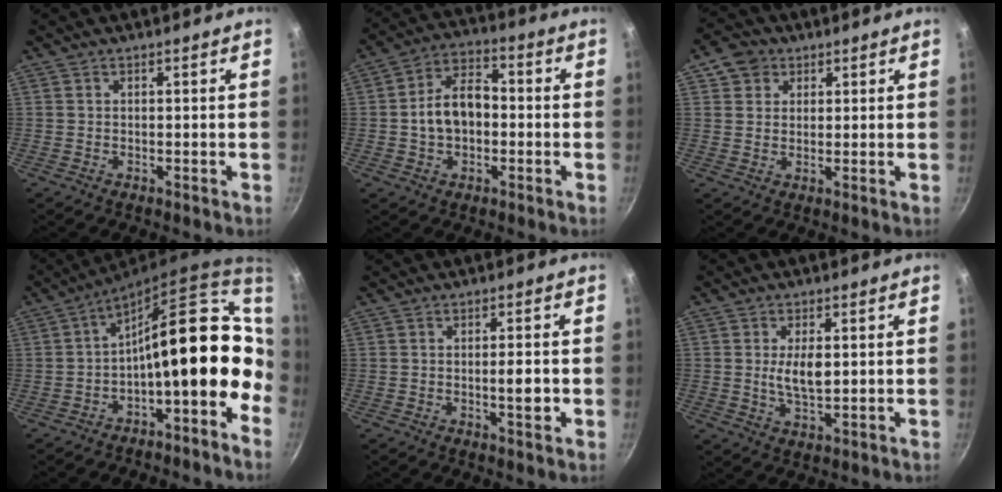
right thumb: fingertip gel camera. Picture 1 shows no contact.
{"total": 10.3, "force": [-0.9, 7.0, 7.4], "torque": [-0.104, 0.033, -0.026]}
{"total": 5.5, "force": [2.3, 4.6, 1.8], "torque": [0.004, 0.002, 0.035]}
{"total": 12.3, "force": [-1.9, 5.4, 10.8], "torque": [-0.121, 0.044, -0.029]}
{"total": 3.8, "force": [-0.7, 1.0, 3.6], "torque": [-0.047, 0.005, -0.011]}
{"total": 5.6, "force": [0.5, 3.0, 4.7], "torque": [-0.082, -0.005, 0.012]}